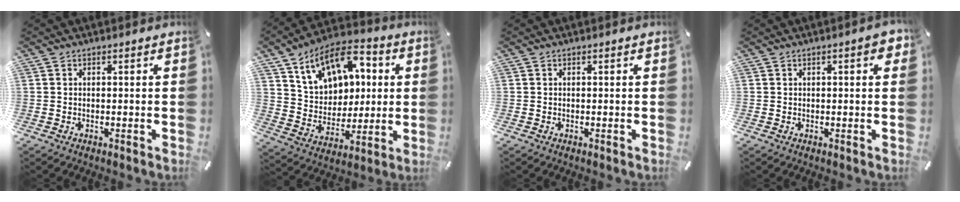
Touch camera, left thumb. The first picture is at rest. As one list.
[{"total": 15.3, "force": [7.0, 11.6, 6.9], "torque": [-0.121, -0.024, 0.134]}, {"total": 0.0}, {"total": 3.5, "force": [1.2, 1.1, 3.1], "torque": [-0.045, 0.001, 0.015]}]